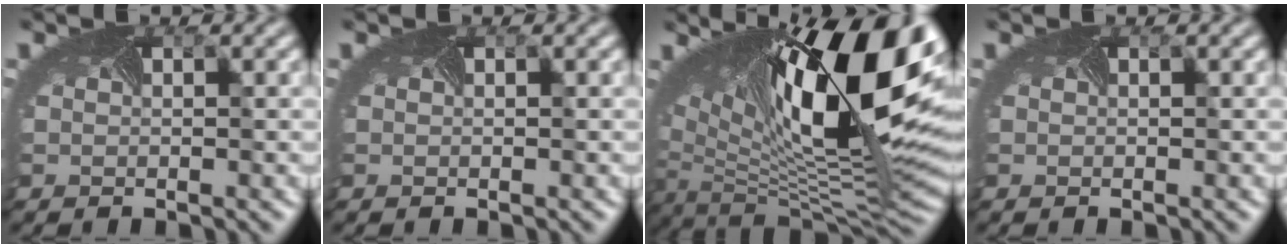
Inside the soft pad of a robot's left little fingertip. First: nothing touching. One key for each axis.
{"total": 0.0}
{"total": 16.5, "fx": 3.5, "fy": 7.3, "fz": 14.4, "tx": -0.231, "ty": 0.000, "tz": 0.078}
{"total": 0.0}